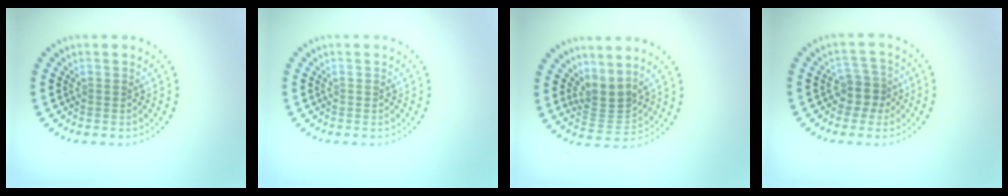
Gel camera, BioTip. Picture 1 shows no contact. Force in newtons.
{"total": 0.0}
{"total": 2.8, "press": 2.0, "slide": 1.9}
{"total": 2.5, "press": 2.0, "slide": 1.4}